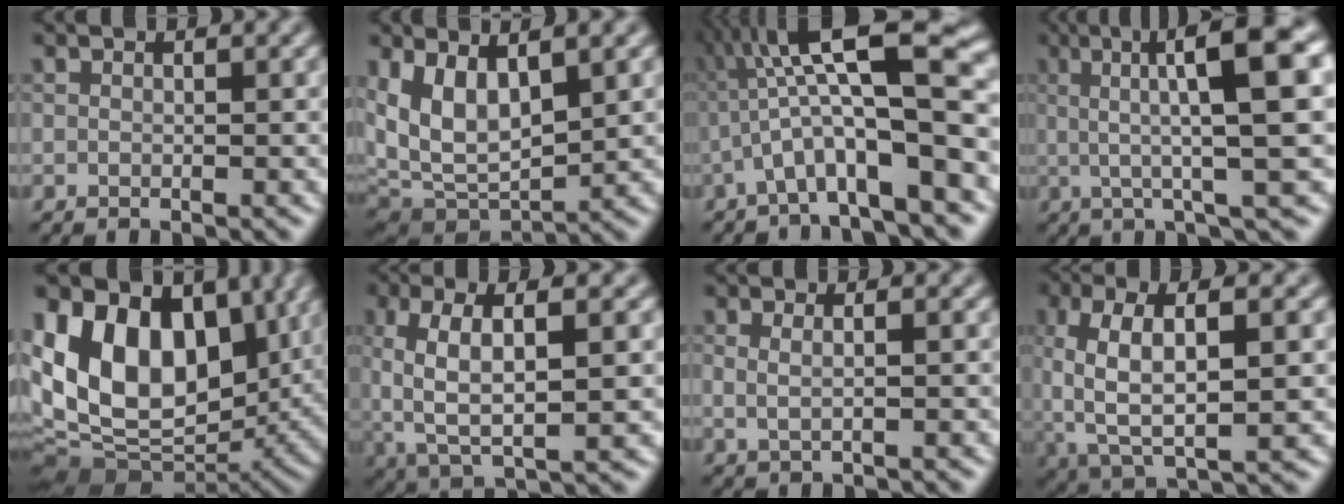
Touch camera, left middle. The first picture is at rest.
{"total": 8.5, "force": [2.1, 4.1, 7.2], "torque": [-0.151, -0.008, 0.036]}
{"total": 10.8, "force": [-0.8, 2.4, 10.5], "torque": [-0.170, 0.033, -0.017]}
{"total": 11.0, "force": [2.4, 2.3, 10.5], "torque": [-0.131, 0.019, 0.032]}
{"total": 16.8, "force": [3.2, 11.6, 11.6], "torque": [-0.203, 0.011, 0.067]}
{"total": 7.7, "force": [0.8, 3.0, 7.1], "torque": [-0.143, 0.002, 0.011]}
{"total": 2.2, "force": [0.7, 1.1, 1.8], "torque": [-0.021, -0.005, 0.001]}
{"total": 8.9, "force": [0.5, 3.8, 8.0], "torque": [-0.160, 0.004, 0.002]}